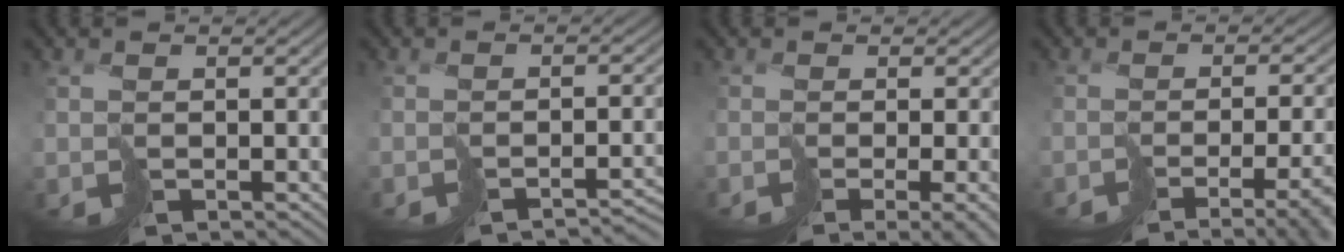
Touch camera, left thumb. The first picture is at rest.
{"total": 3.1, "force": [-2.9, 0.2, 1.3], "torque": [-0.008, -0.007, -0.039]}
{"total": 6.8, "force": [-3.1, 2.1, 5.7], "torque": [-0.076, -0.022, -0.006]}
{"total": 8.8, "force": [-5.3, 2.3, 6.6], "torque": [-0.078, -0.025, -0.043]}